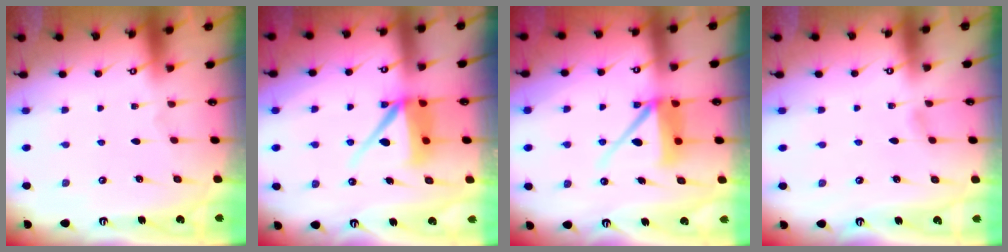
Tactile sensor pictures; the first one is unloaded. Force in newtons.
{"total": 9.5, "press": 9.5, "slide": 0.9}
{"total": 9.9, "press": 9.8, "slide": 1.5}
{"total": 3.6, "press": 3.5, "slide": 0.4}